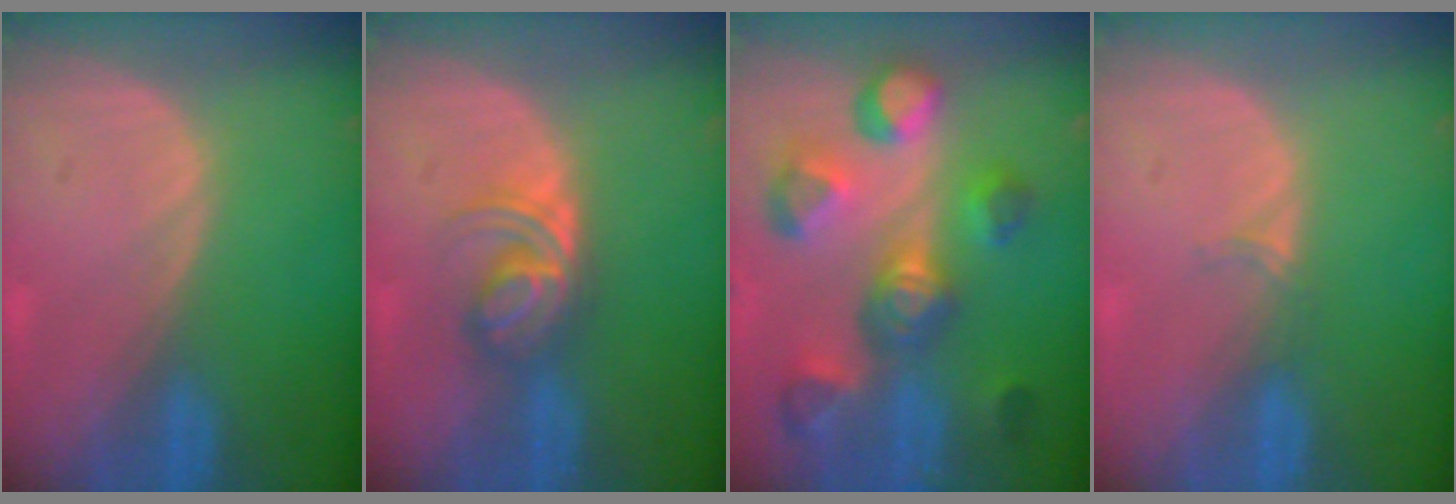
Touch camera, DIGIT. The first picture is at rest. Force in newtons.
{"total": 5.9, "press": 5.2, "slide": 2.9}
{"total": 11.1, "press": 10.1, "slide": 4.6}
{"total": 1.3, "press": 1.0, "slide": 0.9}